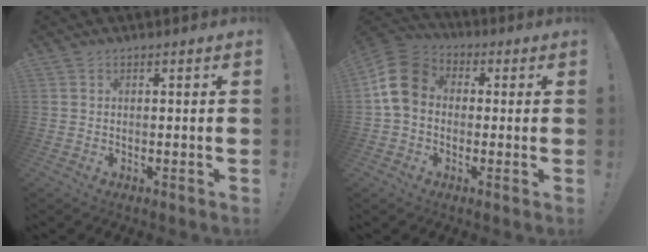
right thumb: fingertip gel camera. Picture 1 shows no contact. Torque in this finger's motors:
{"motor_torque": [0.58, 1.14, 0.46, 0.35, 0.37]}